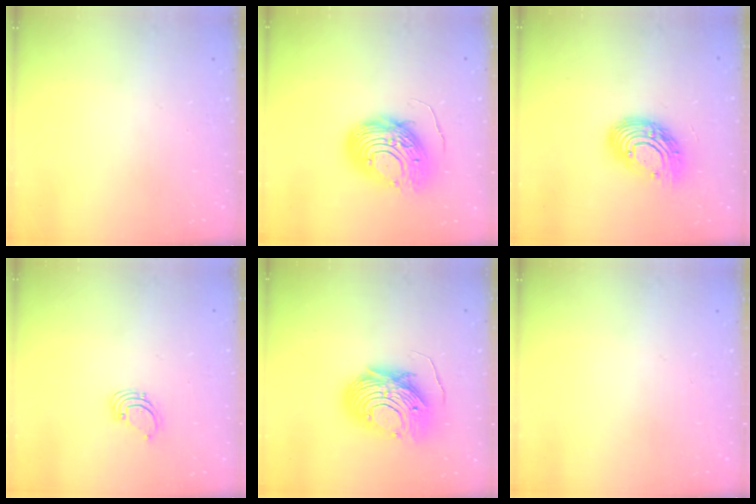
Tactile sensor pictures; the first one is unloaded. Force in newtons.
{"total": 13.4, "press": 13.4, "slide": 1.2}
{"total": 14.3, "press": 14.2, "slide": 1.3}
{"total": 1.4, "press": 1.4, "slide": 0.1}
{"total": 12.9, "press": 12.8, "slide": 1.1}
{"total": 0.0}